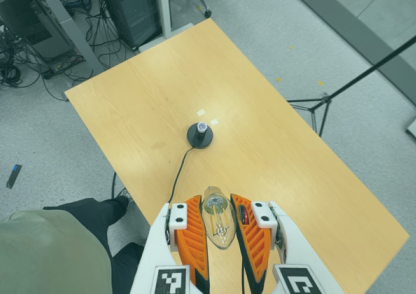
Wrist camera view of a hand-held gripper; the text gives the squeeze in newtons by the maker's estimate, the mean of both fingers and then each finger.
{"total": 22.6, "left": 25.5, "right": 19.6}